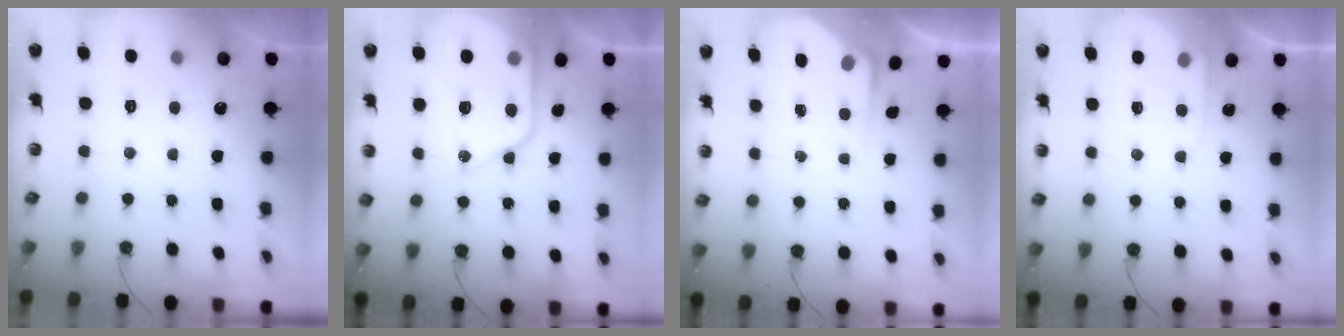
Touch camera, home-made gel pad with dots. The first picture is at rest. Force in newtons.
{"total": 15.7, "press": 15.7, "slide": 1.3}
{"total": 2.5, "press": 2.5, "slide": 0.4}
{"total": 4.8, "press": 4.8, "slide": 0.7}